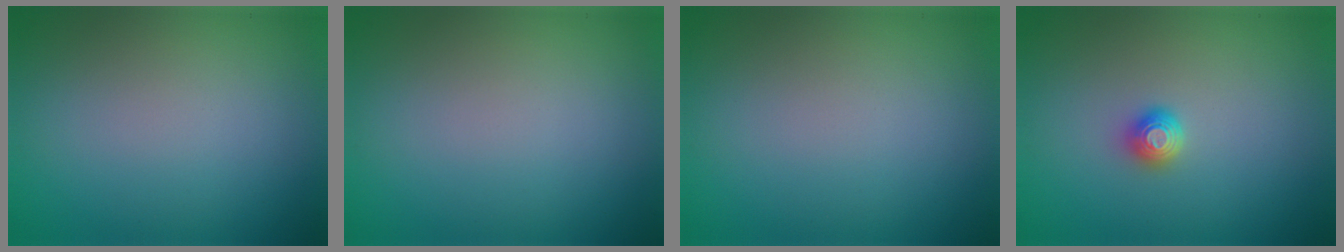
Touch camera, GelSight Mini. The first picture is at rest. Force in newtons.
{"total": 0.0}
{"total": 0.0}
{"total": 1.4, "press": 1.2, "slide": 0.7}